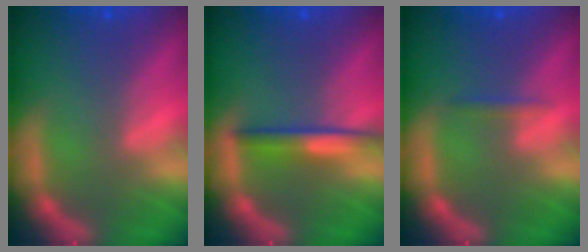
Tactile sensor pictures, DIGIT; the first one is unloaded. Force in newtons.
{"total": 3.0}
{"total": 0.9}